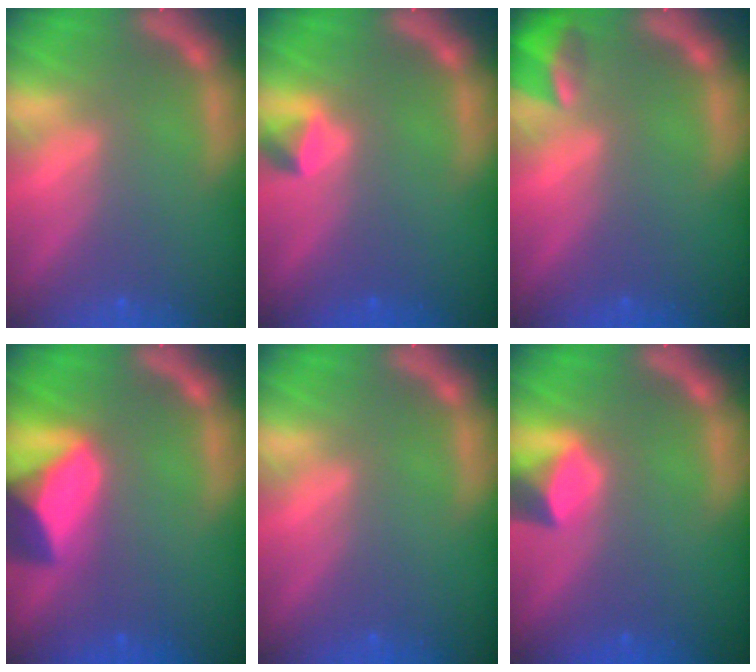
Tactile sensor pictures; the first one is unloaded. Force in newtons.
{"total": 1.4}
{"total": 2.9}
{"total": 8.4}
{"total": 0.0}
{"total": 3.0}